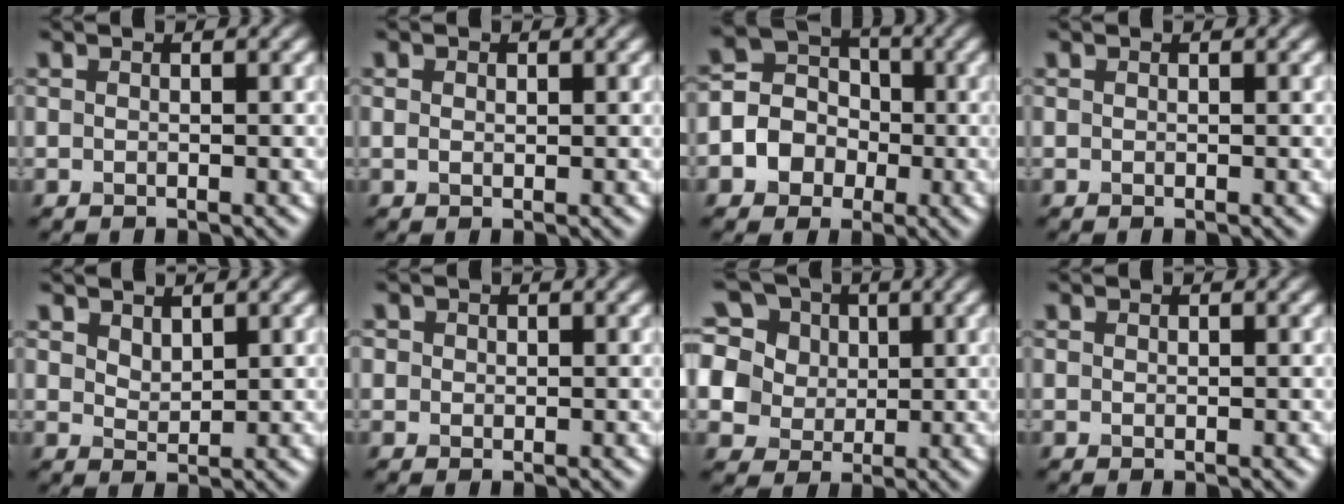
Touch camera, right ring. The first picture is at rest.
{"total": 0.7, "force": [0.2, 0.6, 0.4], "torque": [-0.009, 0.000, 0.004]}
{"total": 5.9, "force": [-1.7, 5.3, 1.9], "torque": [-0.023, 0.014, -0.055]}
{"total": 0.0}
{"total": 1.6, "force": [1.2, 0.8, 0.8], "torque": [-0.018, -0.003, 0.028]}
{"total": 0.8, "force": [0.3, 0.8, 0.1], "torque": [0.003, -0.002, 0.000]}
{"total": 15.6, "force": [6.3, 12.1, 7.7], "torque": [-0.194, 0.054, 0.090]}
{"total": 0.0}